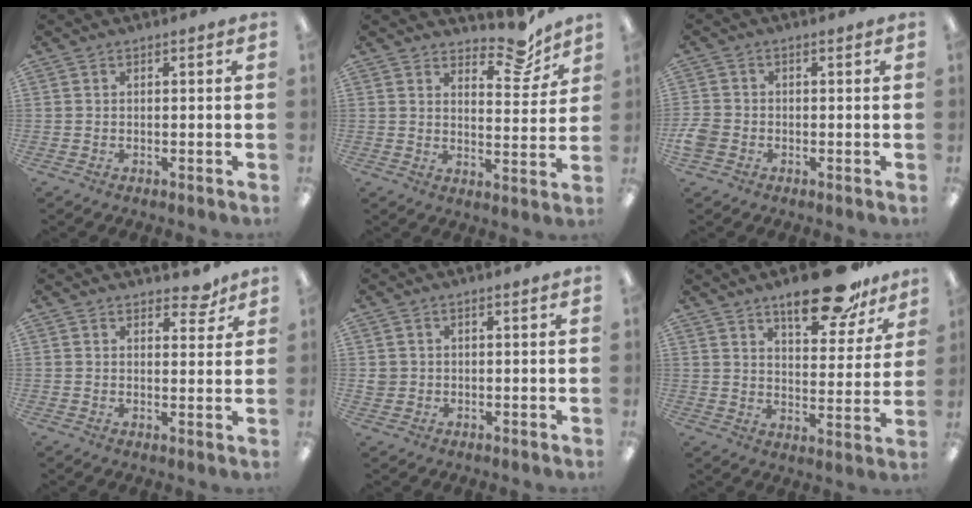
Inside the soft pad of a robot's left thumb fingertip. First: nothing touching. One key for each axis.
{"total": 9.7, "fx": 7.9, "fy": 3.6, "fz": 4.3, "tx": -0.036, "ty": -0.060, "tz": 0.134}
{"total": 3.8, "fx": -1.2, "fy": 3.1, "fz": 1.9, "tx": -0.035, "ty": 0.007, "tz": -0.022}
{"total": 4.5, "fx": 3.6, "fy": 2.0, "fz": 1.7, "tx": -0.001, "ty": -0.023, "tz": 0.059}
{"total": 1.8, "fx": 0.3, "fy": 1.8, "fz": 0.3, "tx": -0.007, "ty": 0.003, "tz": 0.004}
{"total": 17.0, "fx": 12.4, "fy": 6.4, "fz": 9.8, "tx": -0.128, "ty": -0.071, "tz": 0.203}